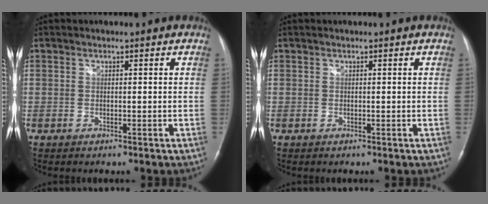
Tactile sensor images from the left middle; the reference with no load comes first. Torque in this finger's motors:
{"motor_torque": [-0.08, -0.03, 0.09, 0.01]}